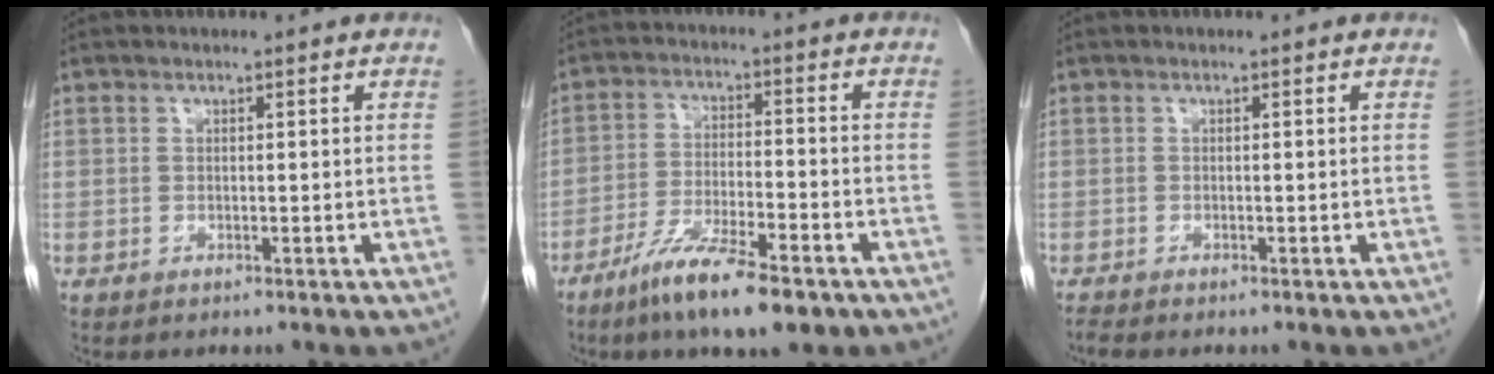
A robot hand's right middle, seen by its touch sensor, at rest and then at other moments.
{"total": 13.6, "force": [-8.8, 1.8, 10.1], "torque": [-0.170, -0.032, -0.144]}
{"total": 0.7, "force": [-0.6, -0.2, 0.1], "torque": [-0.008, -0.004, -0.014]}